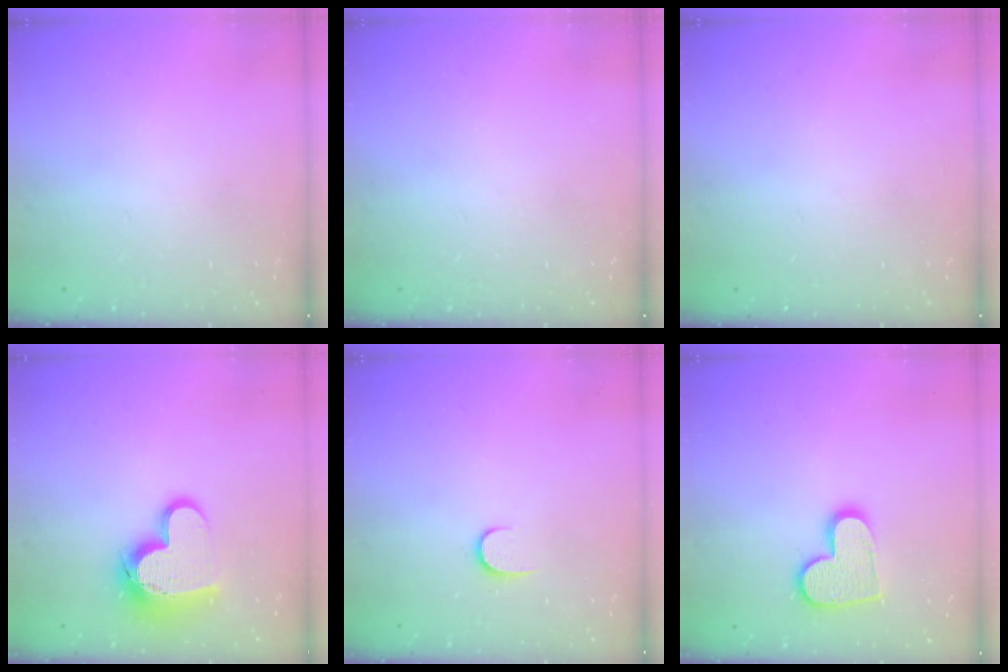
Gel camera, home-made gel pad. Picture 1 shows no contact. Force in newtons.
{"total": 0.0}
{"total": 0.0}
{"total": 15.5, "press": 15.4, "slide": 1.6}
{"total": 6.1, "press": 6.0, "slide": 0.6}
{"total": 12.7, "press": 12.7, "slide": 0.5}